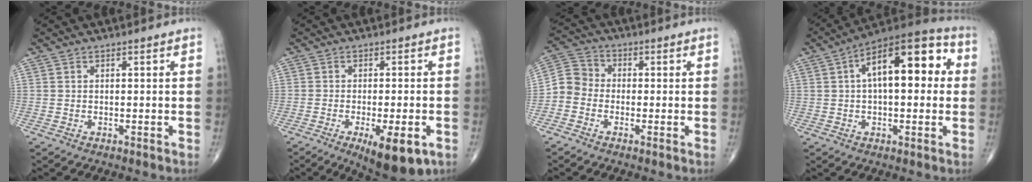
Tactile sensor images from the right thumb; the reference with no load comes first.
{"total": 10.5, "force": [-4.6, 3.4, 8.8], "torque": [-0.119, -0.007, -0.060]}
{"total": 5.2, "force": [-1.6, 4.5, 2.0], "torque": [-0.023, 0.020, -0.051]}
{"total": 17.4, "force": [3.4, 7.9, 15.1], "torque": [-0.199, 0.032, 0.039]}